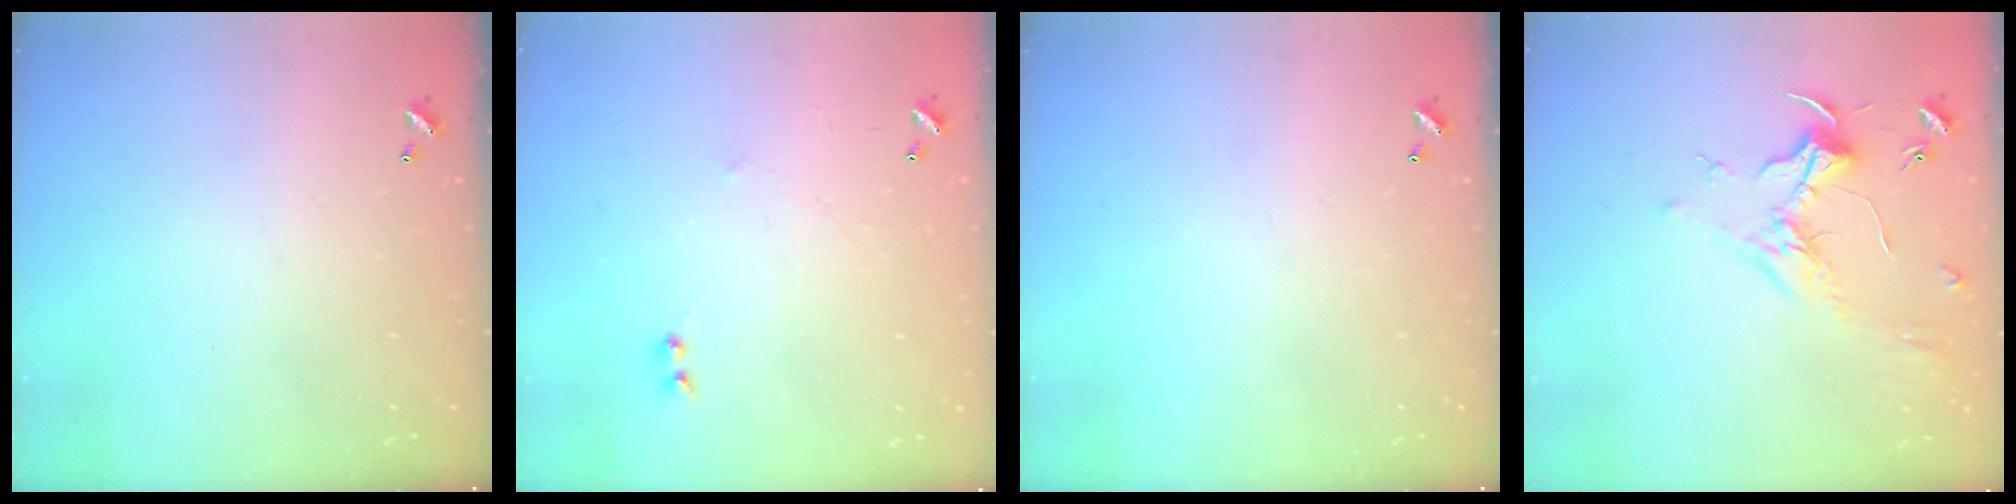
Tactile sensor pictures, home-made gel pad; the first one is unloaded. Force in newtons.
{"total": 1.2, "press": 1.2, "slide": 0.3}
{"total": 0.0}
{"total": 1.8, "press": 1.6, "slide": 0.6}